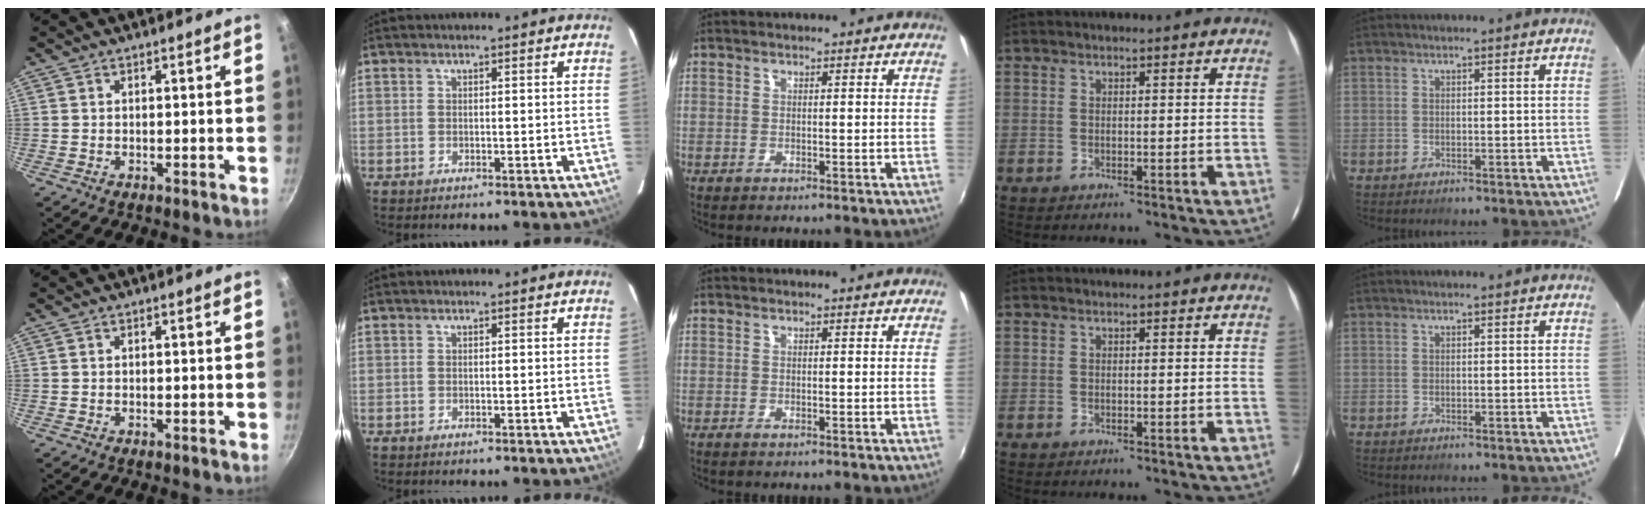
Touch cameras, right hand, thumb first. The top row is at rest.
{}